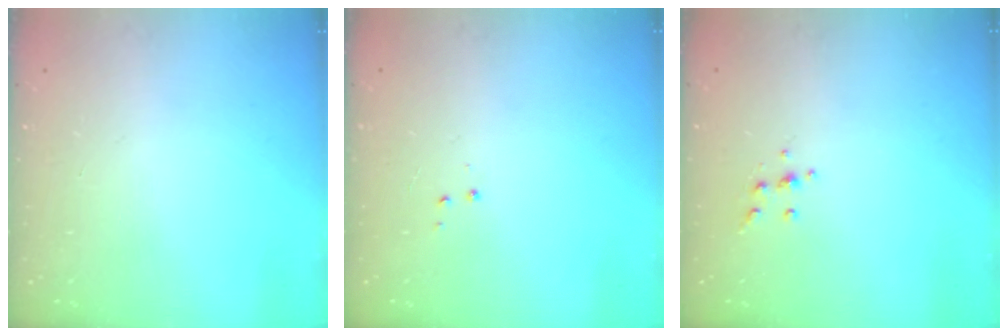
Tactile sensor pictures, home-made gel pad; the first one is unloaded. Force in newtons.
{"total": 2.9, "press": 2.8, "slide": 0.4}
{"total": 4.1, "press": 4.0, "slide": 1.0}